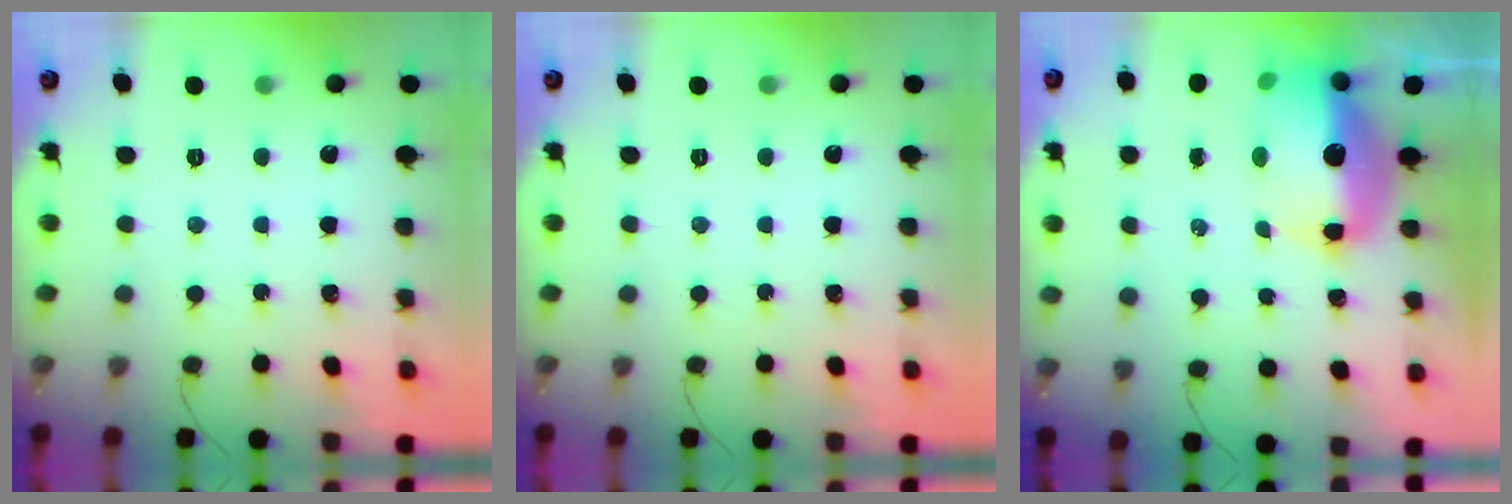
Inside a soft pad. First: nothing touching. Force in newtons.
{"total": 0.0}
{"total": 14.6, "press": 13.5, "slide": 5.6}